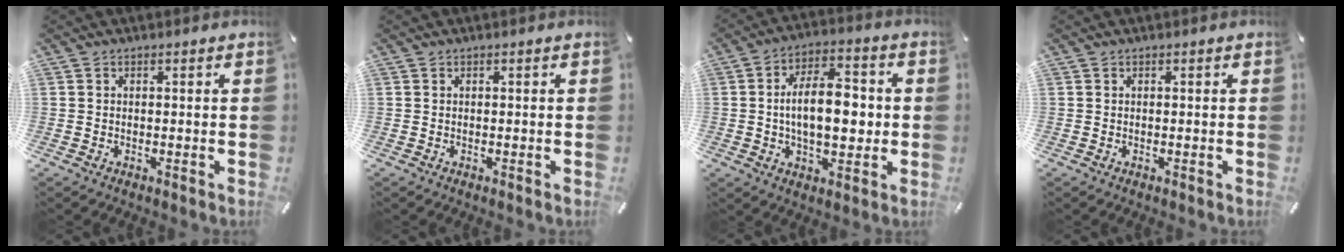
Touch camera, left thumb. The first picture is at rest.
{"total": 0.0}
{"total": 13.2, "force": [-0.4, 7.6, 10.8], "torque": [-0.177, 0.007, -0.010]}
{"total": 0.0}